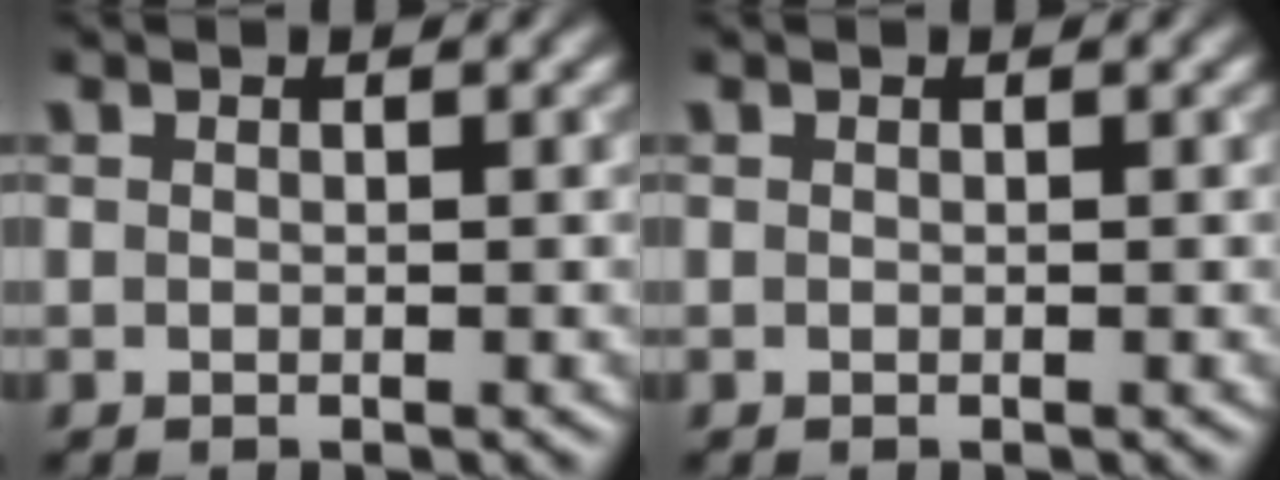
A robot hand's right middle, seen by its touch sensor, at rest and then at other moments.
{"total": 0.0}